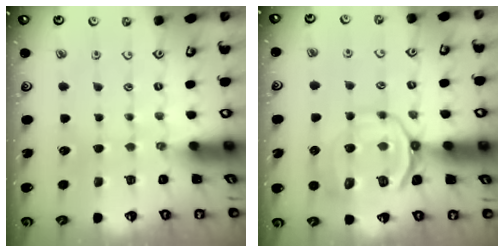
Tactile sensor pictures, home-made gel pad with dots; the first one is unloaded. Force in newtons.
{"total": 11.9, "press": 11.7, "slide": 1.8}